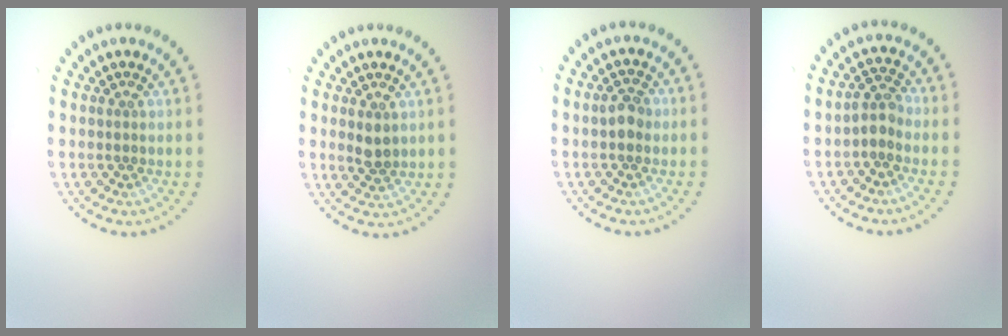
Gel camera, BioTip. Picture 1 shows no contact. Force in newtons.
{"total": 1.8, "press": 1.7, "slide": 0.4}
{"total": 1.9, "press": 1.9, "slide": 0.2}
{"total": 1.9, "press": 1.7, "slide": 0.9}